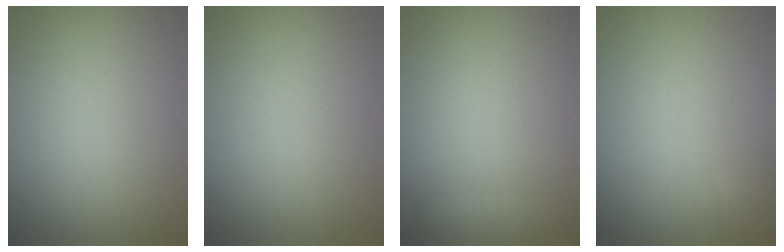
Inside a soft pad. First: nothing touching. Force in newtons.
{"total": 0.0}
{"total": 1.5, "press": 1.5, "slide": 0.1}
{"total": 0.5, "press": 0.5, "slide": 0.0}